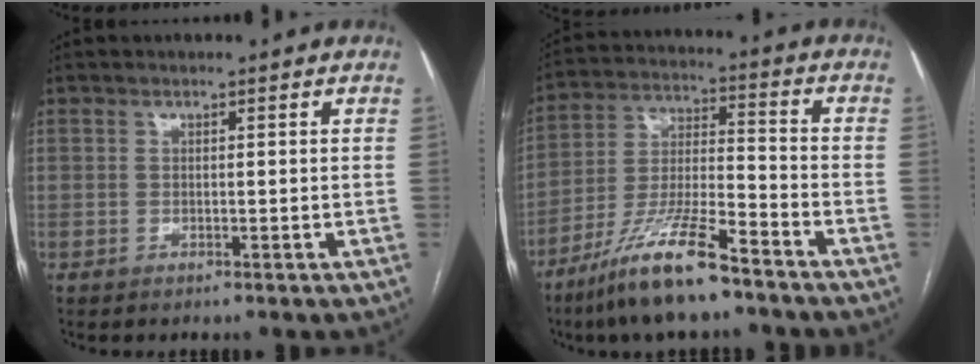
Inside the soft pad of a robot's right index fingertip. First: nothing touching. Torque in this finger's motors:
{"motor_torque": [1.12, -1.02, 0.76, 0.19]}